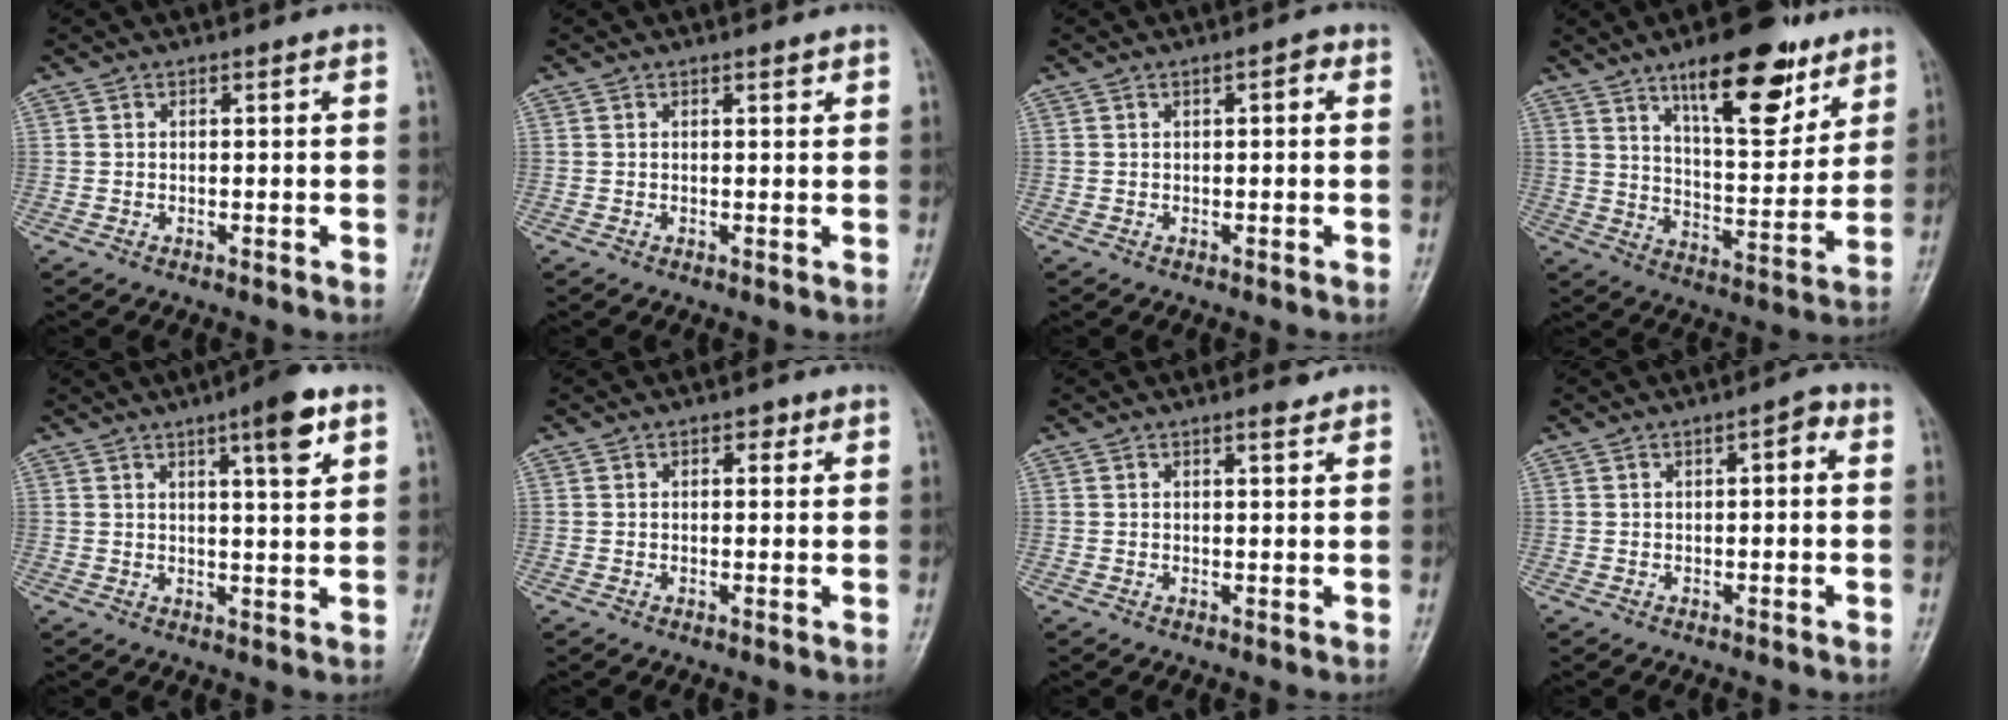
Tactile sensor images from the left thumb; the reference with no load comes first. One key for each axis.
{"total": 0.9, "fx": 0.6, "fy": 0.3, "fz": 0.6, "tx": -0.007, "ty": -0.002, "tz": 0.008}
{"total": 1.9, "fx": 0.5, "fy": 0.8, "fz": 1.6, "tx": -0.019, "ty": 0.004, "tz": 0.004}
{"total": 17.7, "fx": 11.0, "fy": 6.5, "fz": 12.3, "tx": -0.145, "ty": -0.058, "tz": 0.176}
{"total": 7.2, "fx": 3.8, "fy": 1.3, "fz": 6.0, "tx": -0.080, "ty": -0.018, "tz": 0.054}
{"total": 1.9, "fx": 0.9, "fy": 1.2, "fz": 1.1, "tx": -0.004, "ty": 0.000, "tz": 0.009}
{"total": 1.6, "fx": 1.3, "fy": 0.4, "fz": 0.9, "tx": -0.013, "ty": -0.008, "tz": 0.020}
{"total": 2.6, "fx": 0.5, "fy": 1.2, "fz": 2.2, "tx": -0.024, "ty": 0.008, "tz": 0.001}